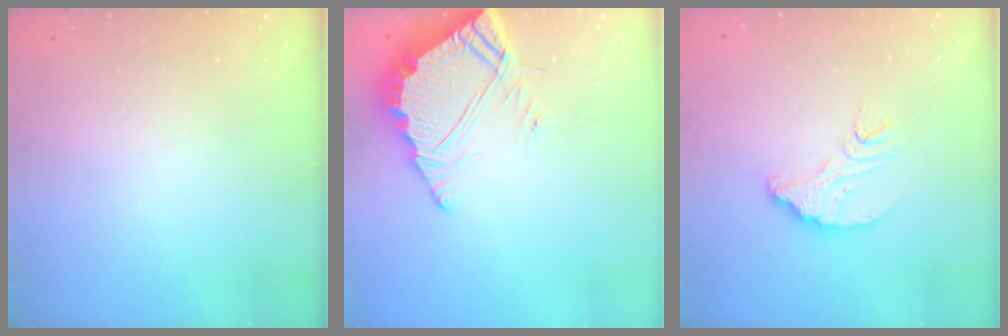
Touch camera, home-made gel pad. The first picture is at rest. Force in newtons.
{"total": 8.9, "press": 8.8, "slide": 0.7}
{"total": 8.3, "press": 8.3, "slide": 0.5}